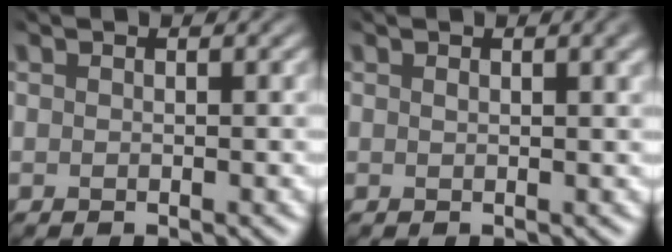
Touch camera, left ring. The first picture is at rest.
{"total": 2.5, "force": [0.8, 1.2, 2.1], "torque": [-0.018, 0.006, 0.015]}